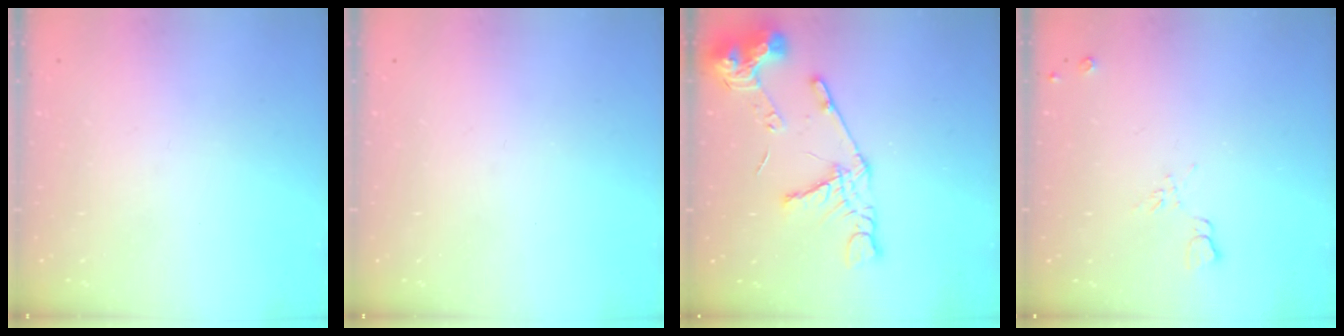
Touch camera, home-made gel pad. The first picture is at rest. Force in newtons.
{"total": 0.0}
{"total": 14.7, "press": 14.6, "slide": 1.6}
{"total": 7.1, "press": 7.1, "slide": 0.9}